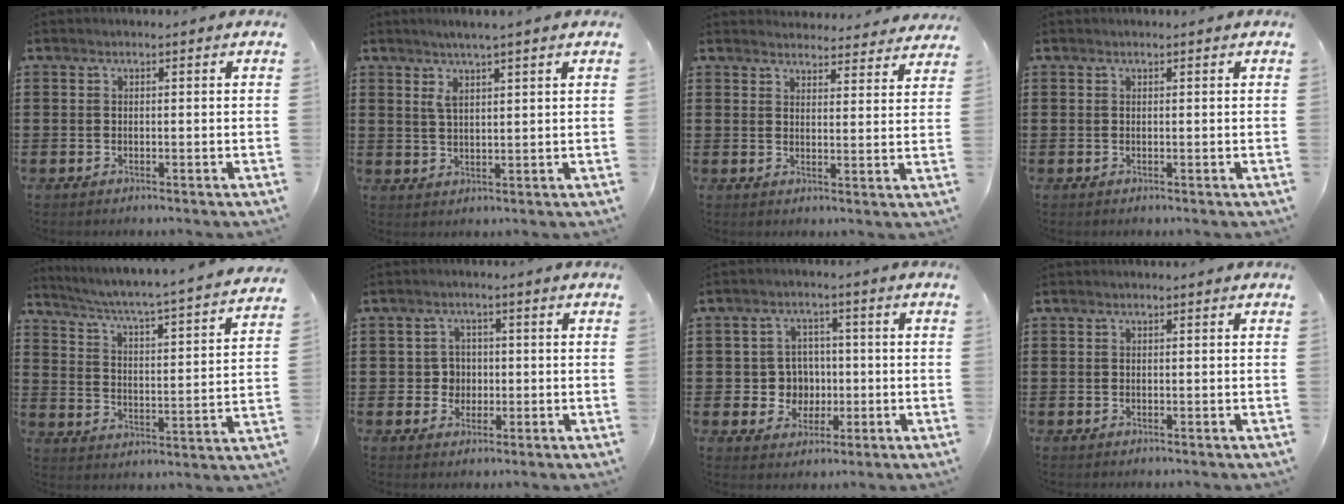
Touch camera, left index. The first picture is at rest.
{"total": 3.3, "force": [2.0, 0.4, 2.5], "torque": [-0.053, 0.003, 0.035]}
{"total": 3.8, "force": [3.8, 0.4, 0.2], "torque": [-0.009, -0.022, 0.067]}
{"total": 0.0}
{"total": 3.7, "force": [3.1, -1.1, 1.7], "torque": [-0.051, -0.045, 0.038]}
{"total": 3.0, "force": [-0.3, 2.8, 0.8], "torque": [-0.030, 0.007, -0.011]}
{"total": 5.3, "force": [-0.4, 5.1, 1.3], "torque": [-0.039, 0.011, -0.010]}
{"total": 0.0}